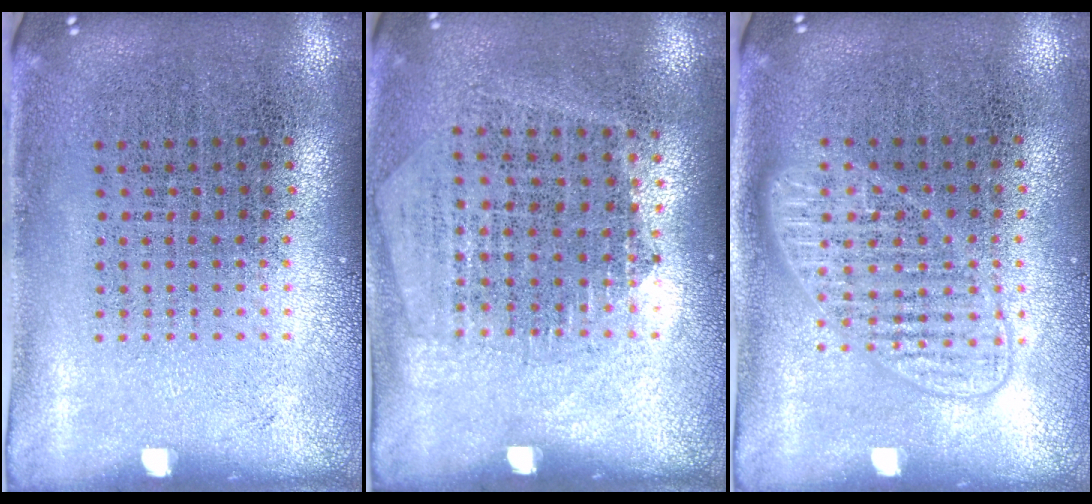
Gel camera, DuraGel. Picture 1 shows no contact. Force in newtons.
{"total": 1.2, "press": 1.1, "slide": 0.5}
{"total": 1.4, "press": 1.4, "slide": 0.3}